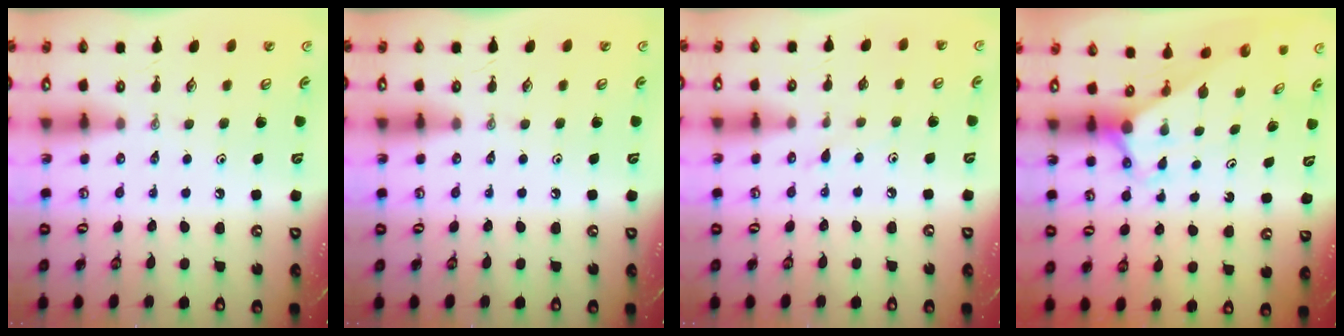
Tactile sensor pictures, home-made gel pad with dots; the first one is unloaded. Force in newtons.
{"total": 0.0}
{"total": 5.0, "press": 5.0, "slide": 0.5}
{"total": 2.7, "press": 2.7, "slide": 0.0}